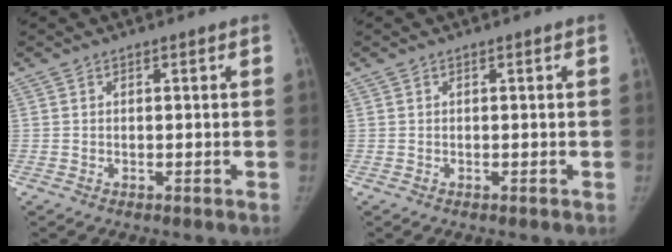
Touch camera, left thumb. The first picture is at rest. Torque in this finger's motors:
{"motor_torque": [0.02, -0.01, 0.42, -0.39, 0.02]}